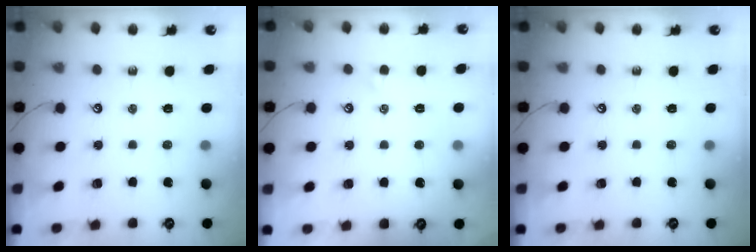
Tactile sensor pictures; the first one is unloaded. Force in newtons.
{"total": 1.4, "press": 1.3, "slide": 0.3}
{"total": 0.0}